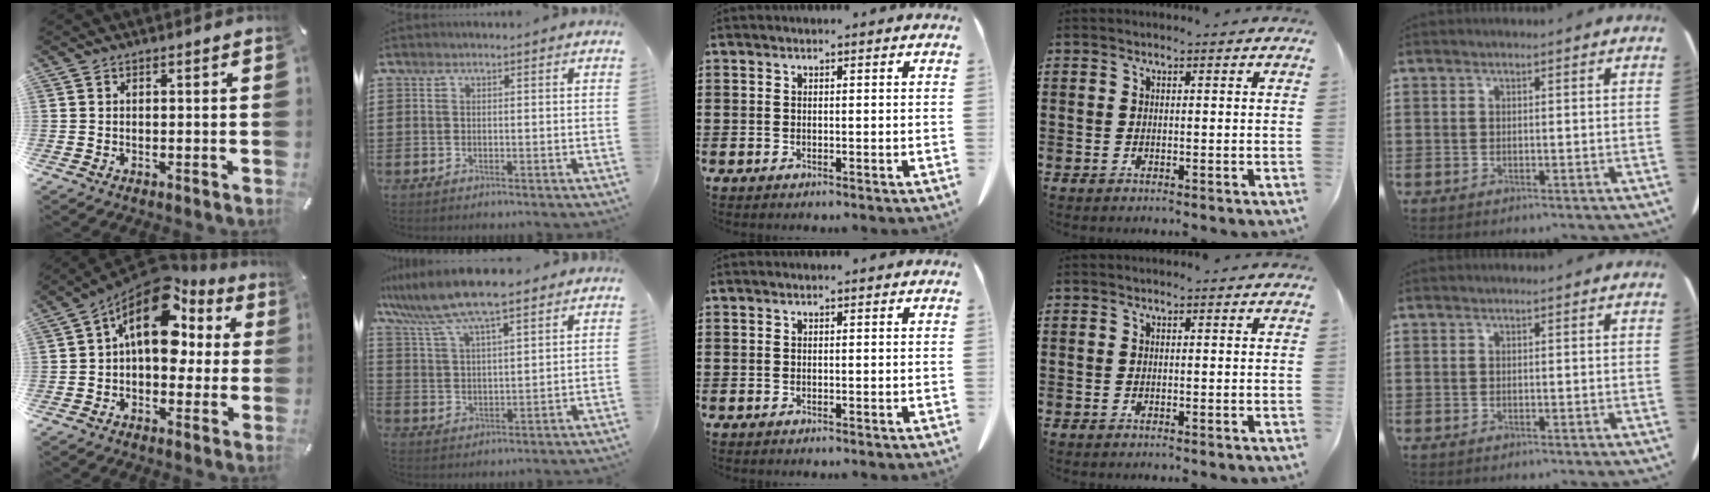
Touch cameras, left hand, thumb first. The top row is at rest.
{"thumb": {"total": 17.0, "force": [5.4, 10.4, 12.3], "torque": [-0.188, -0.034, 0.089]}, "index": {"total": 9.5, "force": [8.0, 1.2, 5.1], "torque": [-0.125, -0.024, 0.140]}}